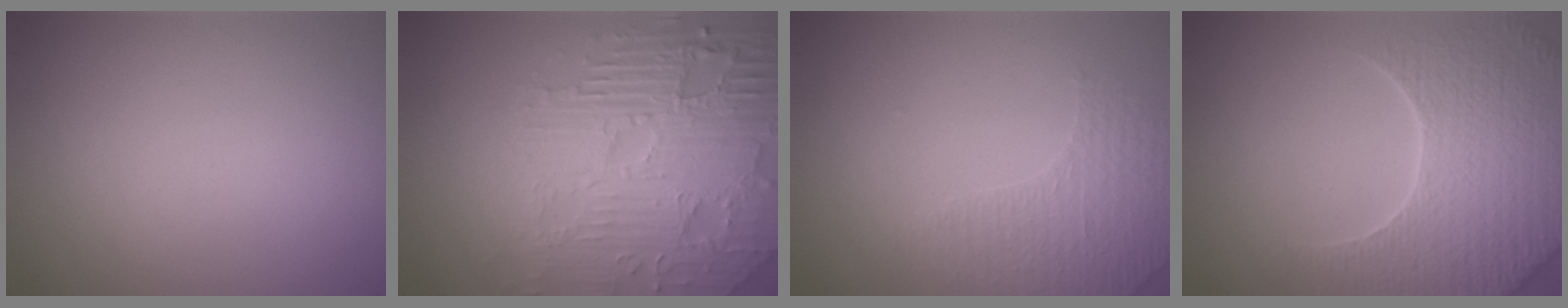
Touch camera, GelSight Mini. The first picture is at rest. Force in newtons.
{"total": 8.7, "press": 6.1, "slide": 6.2}
{"total": 1.8, "press": 1.6, "slide": 0.8}
{"total": 5.9, "press": 5.6, "slide": 1.7}